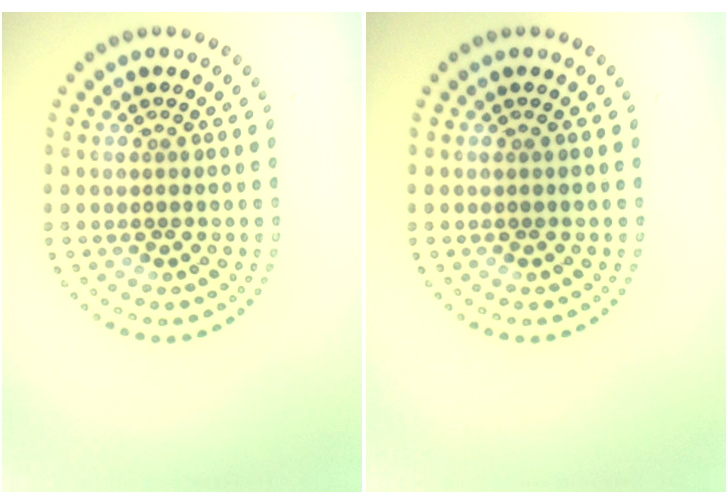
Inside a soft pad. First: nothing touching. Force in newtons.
{"total": 0.0}